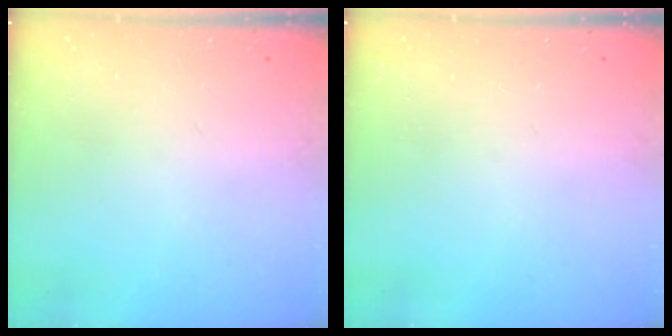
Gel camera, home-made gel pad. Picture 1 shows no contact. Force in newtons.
{"total": 0.0}